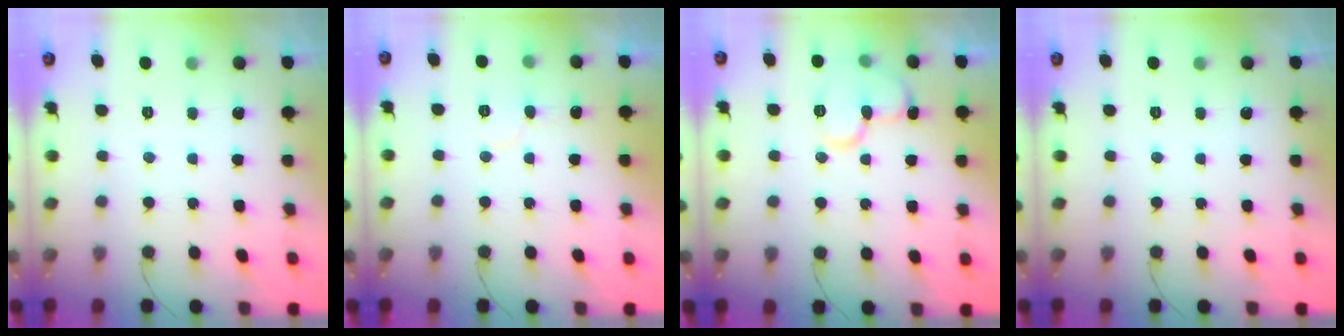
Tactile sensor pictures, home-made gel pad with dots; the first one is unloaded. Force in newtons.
{"total": 5.4, "press": 5.4, "slide": 0.4}
{"total": 10.3, "press": 10.2, "slide": 1.3}
{"total": 0.0}